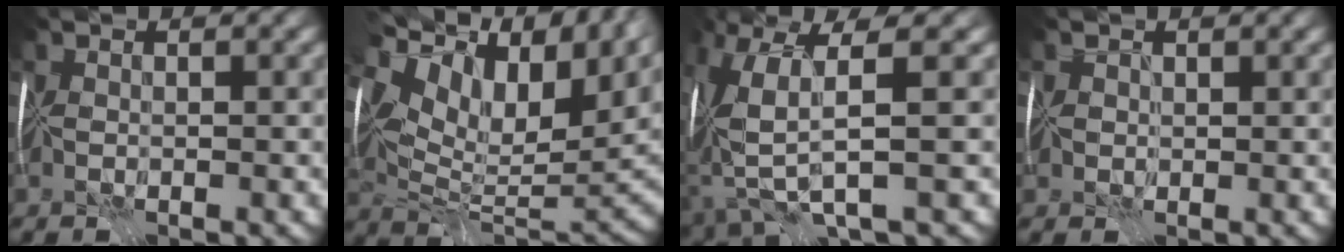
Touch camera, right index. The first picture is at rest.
{"total": 15.0, "force": [6.0, 8.0, 11.3], "torque": [-0.209, 0.006, 0.142]}
{"total": 5.6, "force": [0.3, 0.9, 5.5], "torque": [-0.140, -0.019, 0.014]}
{"total": 0.9, "force": [0.4, 0.9, -0.1], "torque": [-0.003, 0.006, 0.008]}